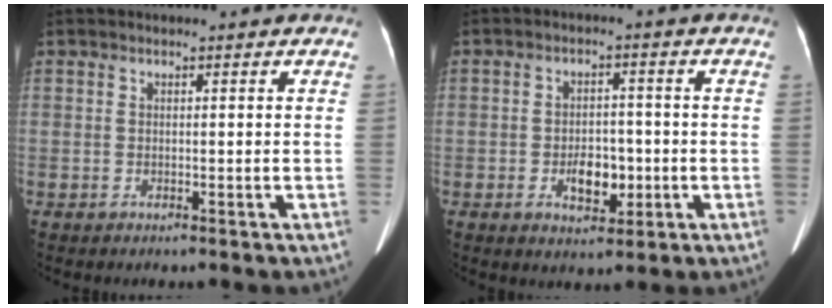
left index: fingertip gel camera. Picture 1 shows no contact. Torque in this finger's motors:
{"motor_torque": [-0.14, 0.03, 0.14, 0.00]}